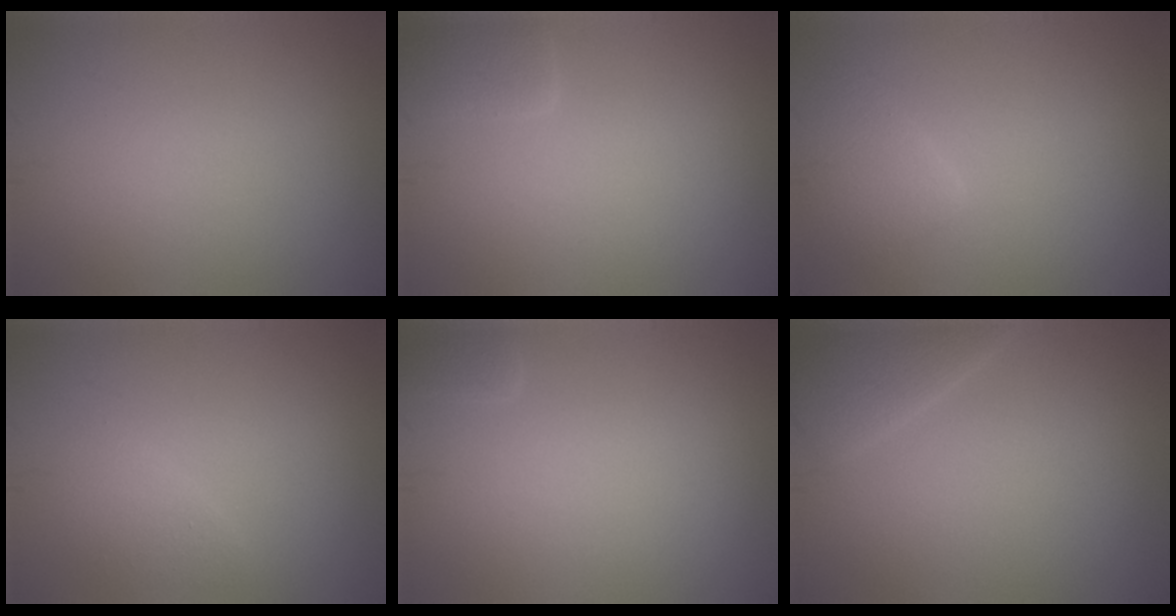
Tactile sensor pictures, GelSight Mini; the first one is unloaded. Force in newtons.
{"total": 2.3, "press": 2.3, "slide": 0.2}
{"total": 2.4, "press": 2.4, "slide": 0.2}
{"total": 1.5, "press": 1.5, "slide": 0.1}
{"total": 0.7, "press": 0.7, "slide": 0.1}
{"total": 2.2, "press": 2.2, "slide": 0.1}